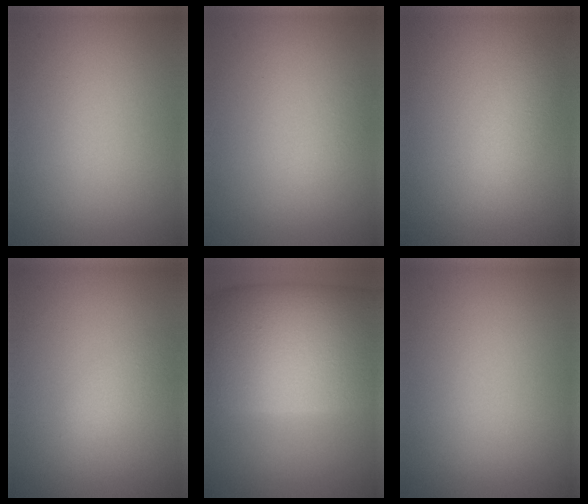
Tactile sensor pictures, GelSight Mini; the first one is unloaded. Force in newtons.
{"total": 1.0, "press": 1.0, "slide": 0.0}
{"total": 2.4, "press": 2.4, "slide": 0.1}
{"total": 1.5, "press": 1.5, "slide": 0.1}
{"total": 15.7, "press": 15.7, "slide": 0.8}
{"total": 0.0}